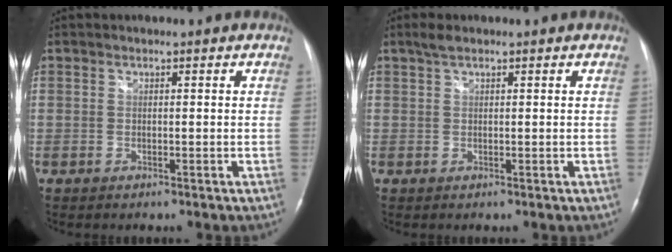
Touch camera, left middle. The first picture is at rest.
{"total": 0.6, "force": [0.5, 0.1, 0.4], "torque": [-0.014, 0.009, 0.010]}